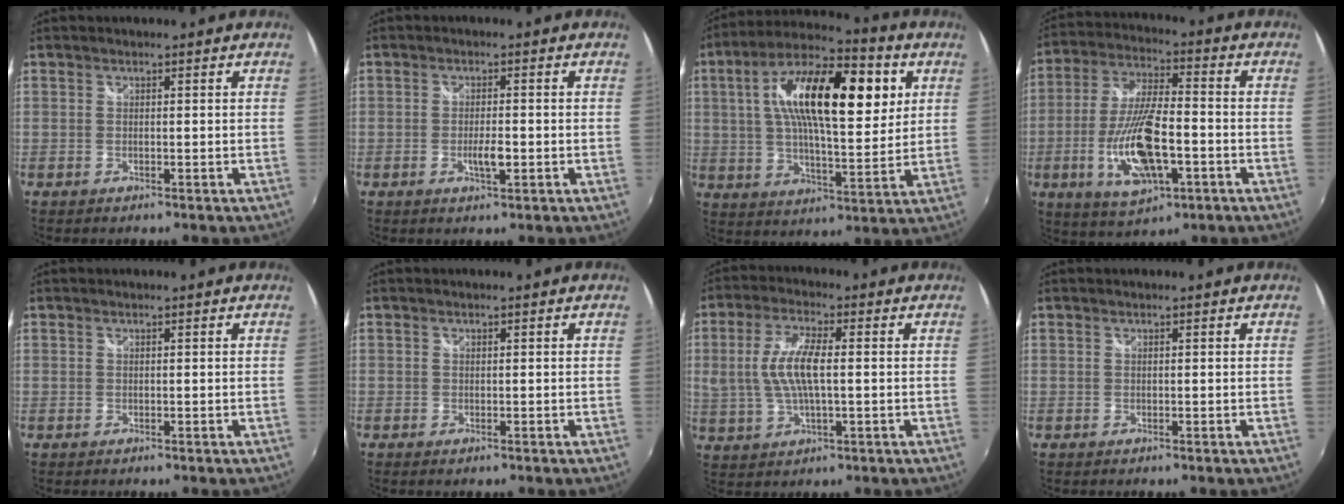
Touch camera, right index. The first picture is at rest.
{"total": 3.1, "force": [-1.0, 1.1, 2.8], "torque": [-0.051, -0.003, -0.017]}
{"total": 21.2, "force": [5.8, 7.8, 18.8], "torque": [-0.331, 0.032, 0.086]}
{"total": 15.9, "force": [-4.9, 6.0, 13.9], "torque": [-0.288, -0.012, -0.084]}
{"total": 0.0}
{"total": 0.6, "force": [-0.3, 0.4, 0.2], "torque": [-0.003, -0.004, -0.008]}
{"total": 9.1, "force": [0.3, 3.0, 8.6], "torque": [-0.174, 0.002, 0.009]}
{"total": 0.0}